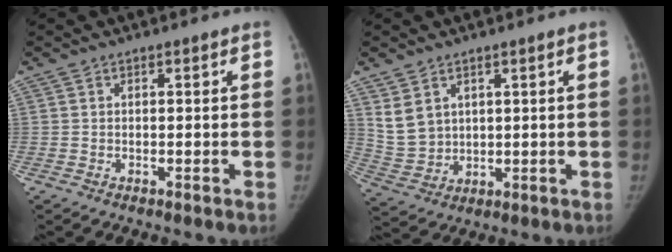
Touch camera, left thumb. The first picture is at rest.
{"total": 6.5, "force": [3.0, 4.9, 3.1], "torque": [-0.049, -0.015, 0.078]}